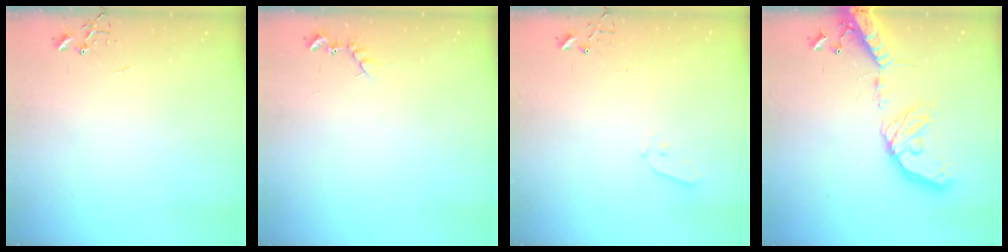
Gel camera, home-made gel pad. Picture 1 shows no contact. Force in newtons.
{"total": 6.0, "press": 6.0, "slide": 0.6}
{"total": 4.4, "press": 4.4, "slide": 0.7}
{"total": 20.9, "press": 20.5, "slide": 3.9}